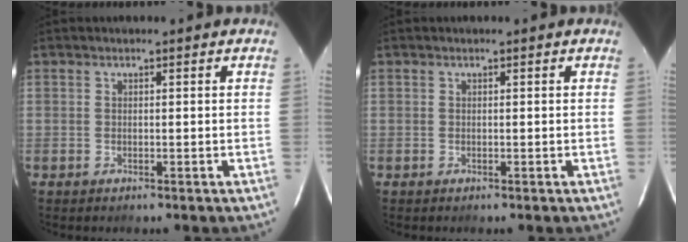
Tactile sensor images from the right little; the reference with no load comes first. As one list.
[{"total": 0.0}]